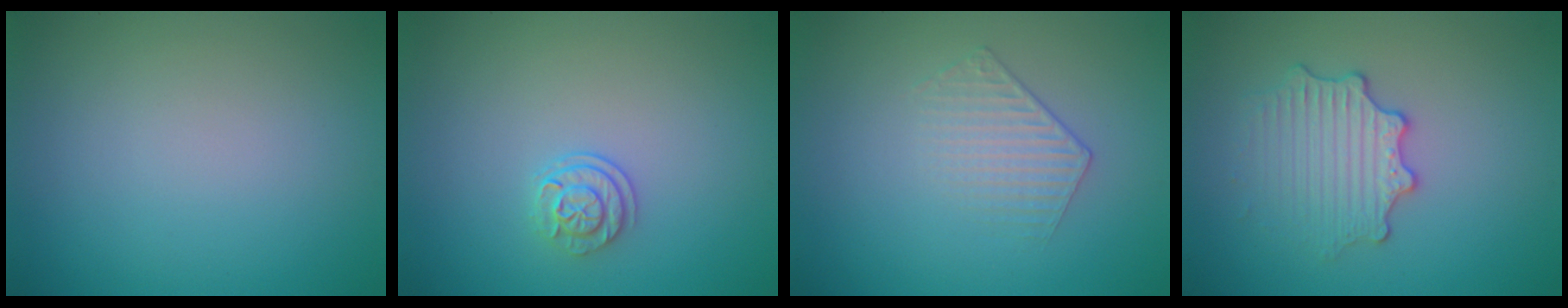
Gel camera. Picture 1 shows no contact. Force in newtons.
{"total": 1.9, "press": 1.6, "slide": 1.1}
{"total": 1.5, "press": 0.9, "slide": 1.2}
{"total": 2.9, "press": 2.8, "slide": 0.9}